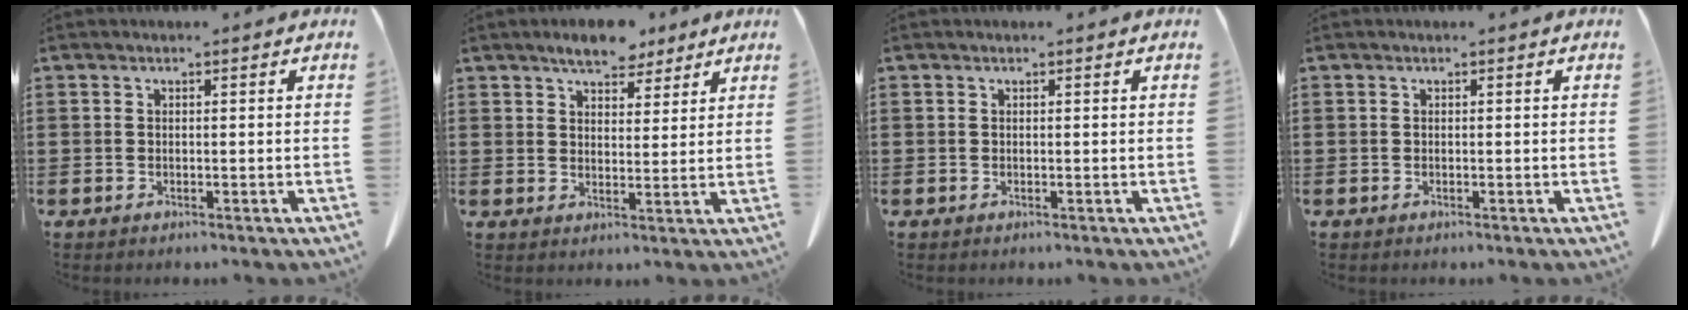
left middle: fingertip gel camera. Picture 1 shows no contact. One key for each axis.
{"total": 5.2, "fx": 4.7, "fy": 1.8, "fz": 1.5, "tx": -0.034, "ty": -0.008, "tz": 0.086}
{"total": 0.0}
{"total": 0.0}